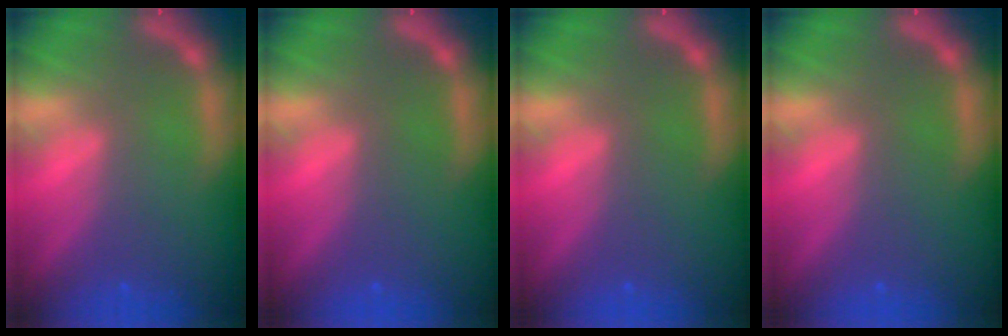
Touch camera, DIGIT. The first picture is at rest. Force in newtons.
{"total": 0.0}
{"total": 0.0}
{"total": 0.0}